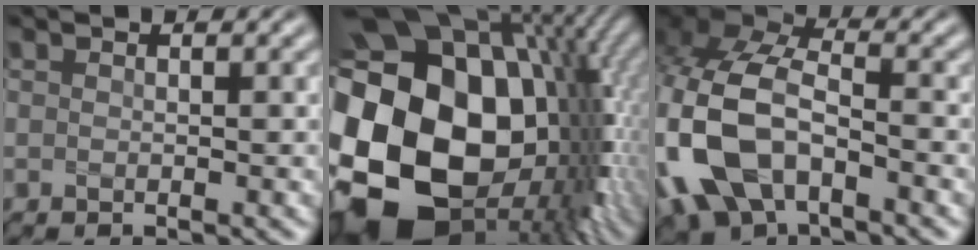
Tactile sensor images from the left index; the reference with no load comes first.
{"total": 22.9, "force": [-2.2, 16.6, 15.6], "torque": [-0.296, -0.011, -0.042]}
{"total": 13.1, "force": [-4.1, 8.0, 9.5], "torque": [-0.247, 0.001, -0.082]}